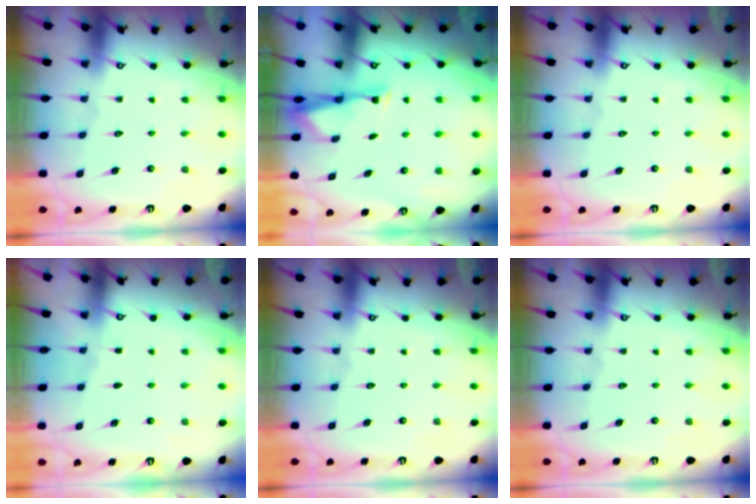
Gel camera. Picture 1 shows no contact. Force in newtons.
{"total": 3.1, "press": 3.0, "slide": 0.6}
{"total": 0.0}
{"total": 1.7, "press": 1.6, "slide": 0.3}
{"total": 0.0}
{"total": 0.0}